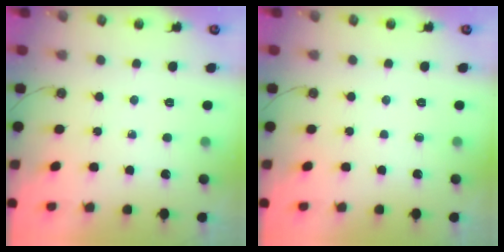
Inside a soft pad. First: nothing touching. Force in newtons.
{"total": 0.0}